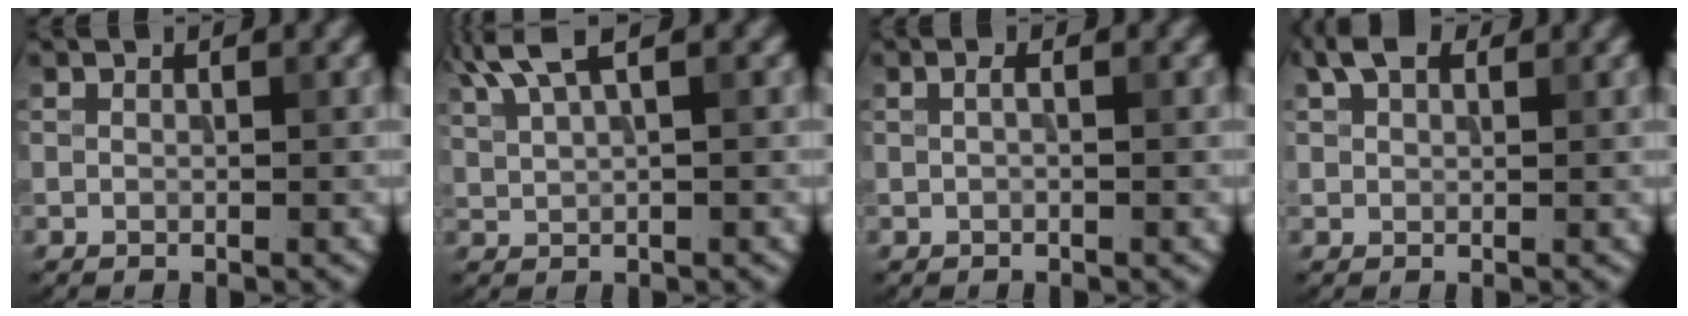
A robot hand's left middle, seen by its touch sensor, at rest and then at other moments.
{"total": 4.1, "force": [2.7, 1.0, 2.9], "torque": [-0.060, 0.015, 0.056]}
{"total": 0.7, "force": [0.0, 0.1, 0.7], "torque": [-0.015, 0.001, -0.001]}
{"total": 2.8, "force": [1.6, 1.6, 1.7], "torque": [-0.032, 0.011, 0.029]}